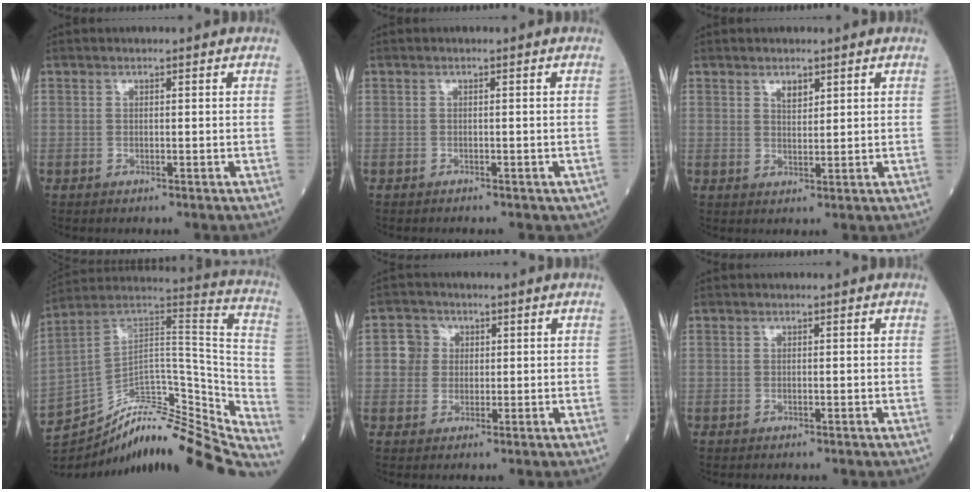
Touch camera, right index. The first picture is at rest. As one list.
[{"total": 2.8, "force": [-2.2, 1.2, 1.1], "torque": [-0.014, -0.003, -0.020]}, {"total": 2.0, "force": [1.3, 0.8, 1.2], "torque": [-0.023, 0.000, 0.026]}, {"total": 31.1, "force": [-27.3, 6.8, 13.2], "torque": [-0.156, 0.037, -0.387]}, {"total": 3.7, "force": [0.4, 3.6, 0.7], "torque": [-0.012, 0.016, 0.008]}, {"total": 0.0}]